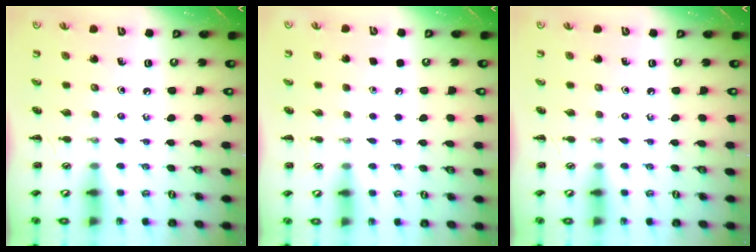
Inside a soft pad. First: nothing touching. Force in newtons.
{"total": 1.8, "press": 1.7, "slide": 0.1}
{"total": 0.0}